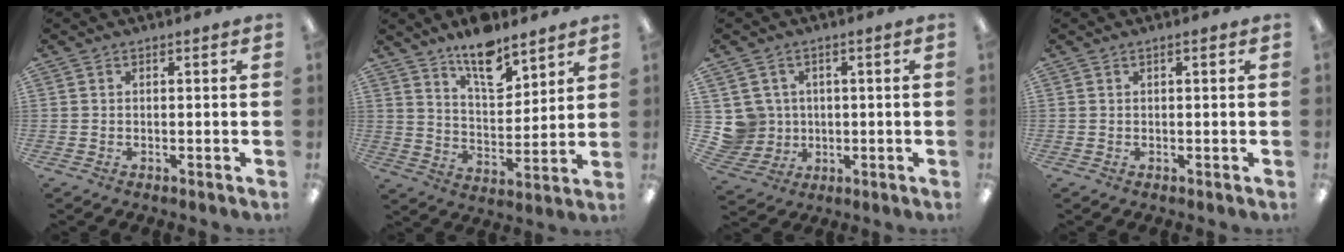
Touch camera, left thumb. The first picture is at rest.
{"total": 12.7, "force": [9.6, 5.1, 6.5], "torque": [-0.097, -0.057, 0.169]}
{"total": 6.8, "force": [1.5, 6.6, 0.4], "torque": [-0.025, 0.000, 0.039]}
{"total": 0.8, "force": [0.4, 0.1, 0.7], "torque": [-0.013, 0.002, 0.007]}